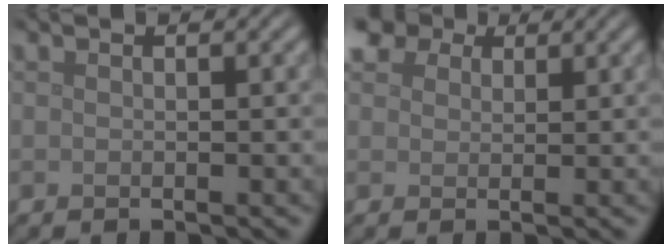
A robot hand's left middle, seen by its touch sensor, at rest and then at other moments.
{"total": 5.4, "force": [3.7, 3.2, 2.4], "torque": [-0.059, 0.010, 0.054]}